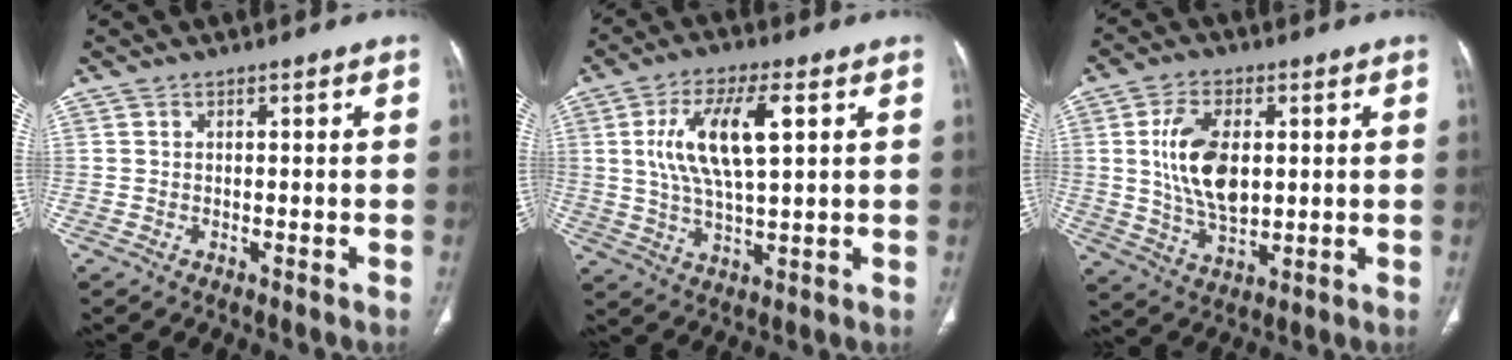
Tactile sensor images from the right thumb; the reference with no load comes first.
{"total": 13.2, "force": [3.4, 4.7, 11.8], "torque": [-0.231, 0.001, 0.065]}
{"total": 12.8, "force": [1.8, 7.3, 10.3], "torque": [-0.181, -0.007, 0.040]}